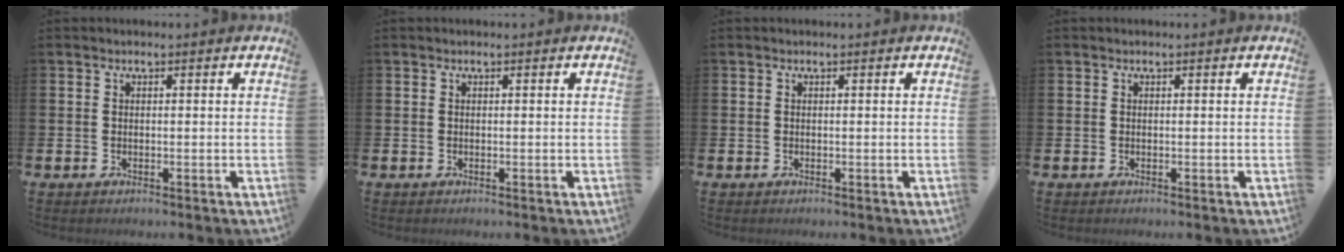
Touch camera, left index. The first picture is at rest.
{"total": 0.0}
{"total": 0.0}
{"total": 0.0}